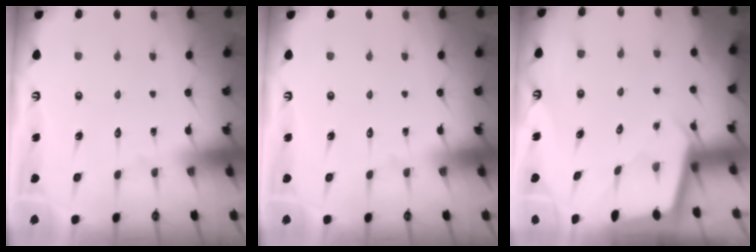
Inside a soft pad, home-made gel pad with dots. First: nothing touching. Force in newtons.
{"total": 0.0}
{"total": 2.1, "press": 2.1, "slide": 0.2}